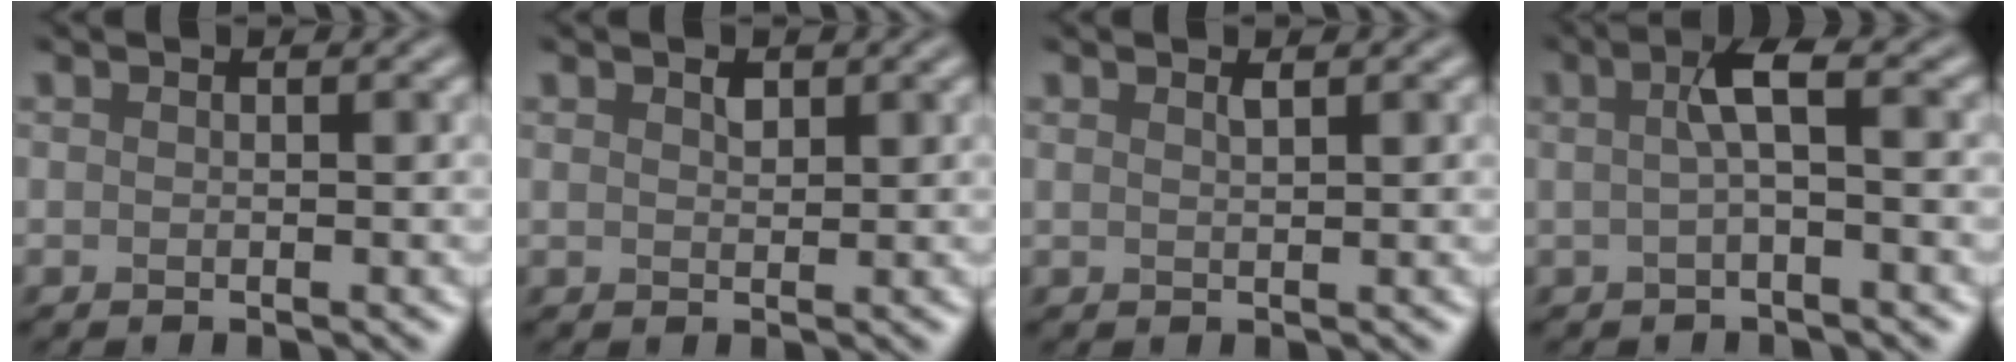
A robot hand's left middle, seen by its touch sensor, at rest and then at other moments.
{"total": 1.0, "force": [0.5, -0.5, -0.8], "torque": [-0.008, 0.009, 0.027]}
{"total": 0.6, "force": [0.6, -0.1, 0.0], "torque": [-0.008, 0.008, 0.016]}
{"total": 1.7, "force": [0.1, -0.2, 1.7], "torque": [-0.054, 0.015, 0.016]}